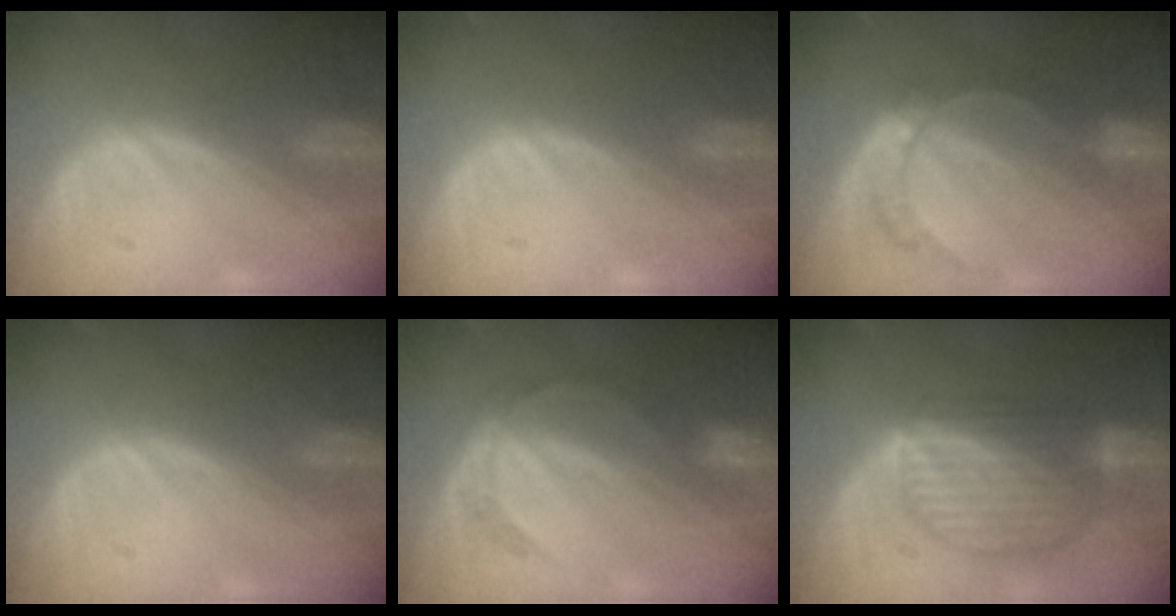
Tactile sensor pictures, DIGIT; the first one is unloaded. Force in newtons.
{"total": 0.7, "press": 0.1, "slide": 0.7}
{"total": 7.8, "press": 6.6, "slide": 4.3}
{"total": 0.0}
{"total": 4.8, "press": 4.7, "slide": 1.0}
{"total": 8.7, "press": 7.7, "slide": 4.1}